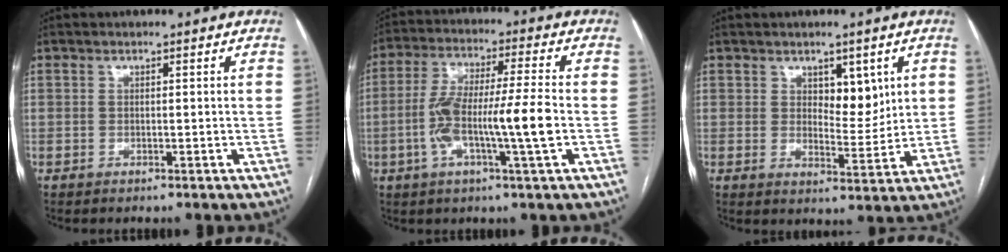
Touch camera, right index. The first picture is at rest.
{"total": 11.8, "force": [-2.4, 0.2, 11.5], "torque": [-0.223, 0.010, -0.050]}
{"total": 5.3, "force": [2.3, 2.7, 4.0], "torque": [-0.054, -0.005, 0.038]}